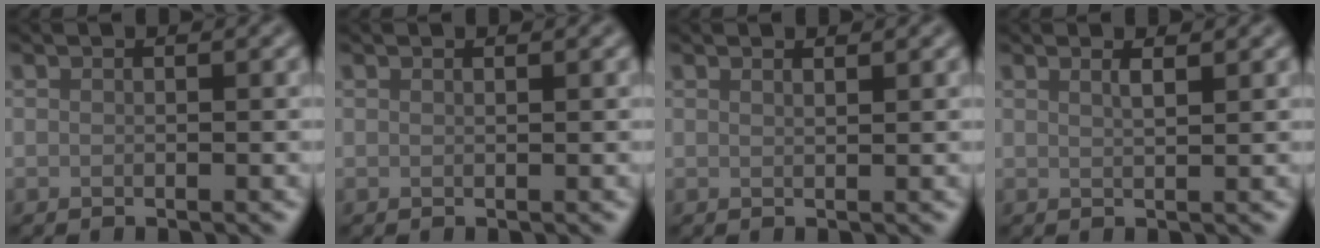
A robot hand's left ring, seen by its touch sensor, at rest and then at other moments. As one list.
[{"total": 0.0}, {"total": 0.9, "force": [0.8, 0.2, 0.4], "torque": [-0.001, -0.002, 0.008]}, {"total": 1.4, "force": [0.9, 0.5, 1.0], "torque": [-0.008, 0.005, 0.008]}]